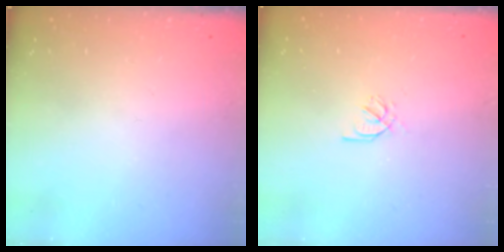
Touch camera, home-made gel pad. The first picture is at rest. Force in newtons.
{"total": 2.1, "press": 2.1, "slide": 0.2}